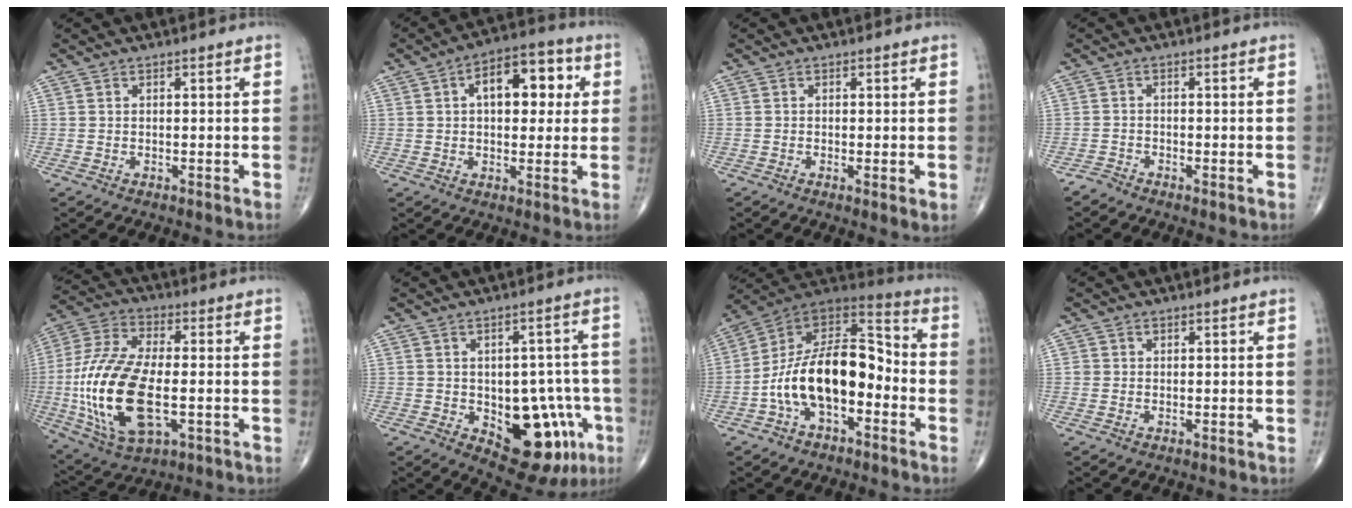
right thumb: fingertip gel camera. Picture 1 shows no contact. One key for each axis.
{"total": 12.5, "fx": 3.0, "fy": 6.9, "fz": 9.9, "tx": -0.109, "ty": 0.019, "tz": 0.038}
{"total": 2.0, "fx": -0.3, "fy": 0.4, "fz": 1.9, "tx": -0.039, "ty": -0.009, "tz": -0.008}
{"total": 1.3, "fx": -1.3, "fy": 0.4, "fz": 0.3, "tx": -0.003, "ty": -0.003, "tz": -0.028}
{"total": 21.9, "fx": -3.5, "fy": 10.5, "fz": 18.9, "tx": -0.409, "ty": 0.003, "tz": -0.052}
{"total": 16.0, "fx": -5.0, "fy": 8.8, "fz": 12.4, "tx": -0.111, "ty": 0.021, "tz": -0.047}
{"total": 18.7, "fx": -4.6, "fy": 10.0, "fz": 15.1, "tx": -0.241, "ty": 0.065, "tz": -0.084}
{"total": 0.7, "fx": 0.1, "fy": 0.7, "fz": 0.1, "tx": 0.005, "ty": 0.003, "tz": 0.001}